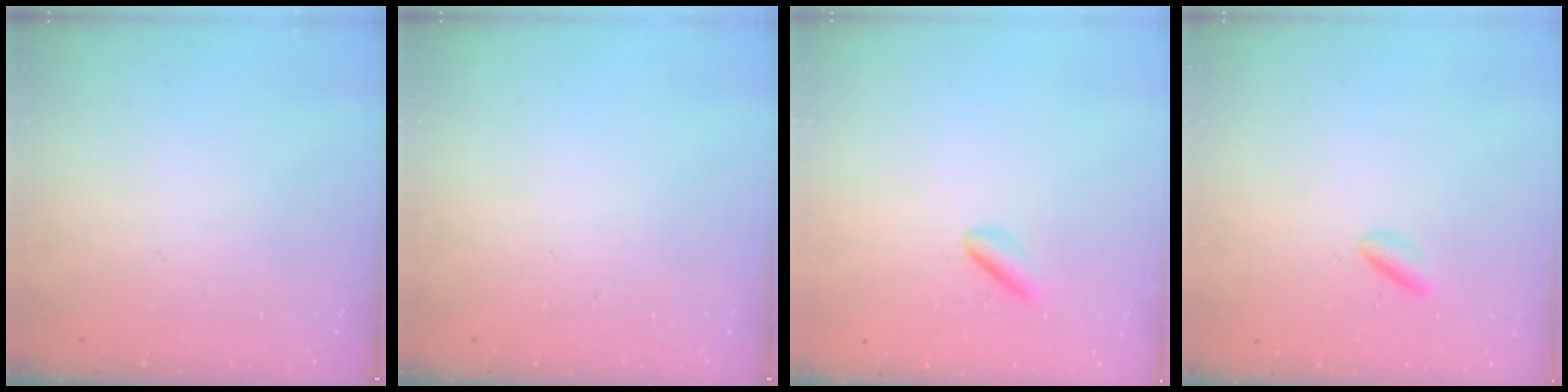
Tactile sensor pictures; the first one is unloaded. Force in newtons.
{"total": 0.0}
{"total": 2.8, "press": 2.6, "slide": 0.9}
{"total": 2.2, "press": 2.1, "slide": 0.5}